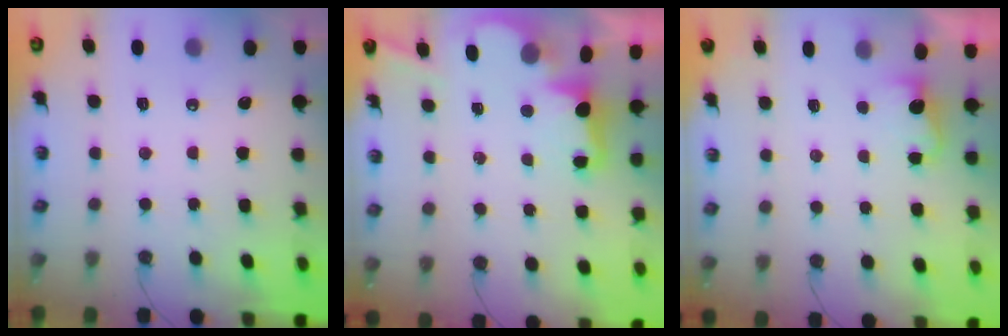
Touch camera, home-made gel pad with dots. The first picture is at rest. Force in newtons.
{"total": 2.7, "press": 2.6, "slide": 0.8}
{"total": 2.8, "press": 2.7, "slide": 0.9}